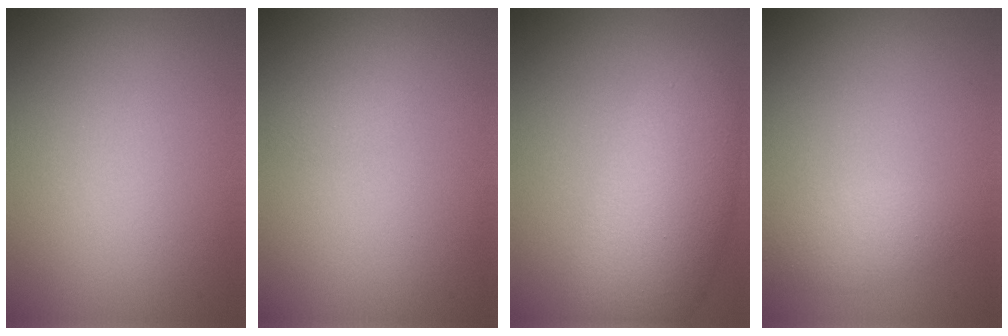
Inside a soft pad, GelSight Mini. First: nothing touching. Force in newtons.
{"total": 0.6, "press": 0.6, "slide": 0.0}
{"total": 7.2, "press": 7.2, "slide": 0.3}
{"total": 1.4, "press": 1.4, "slide": 0.1}